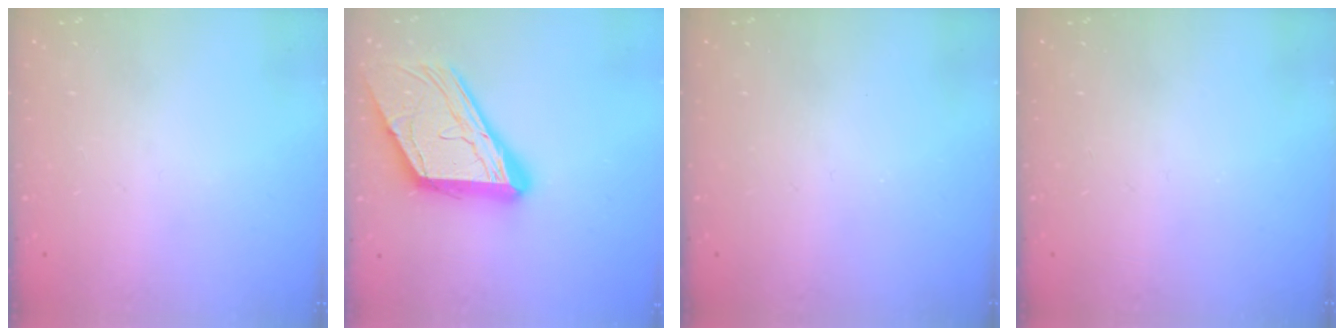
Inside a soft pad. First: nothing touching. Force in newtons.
{"total": 18.5, "press": 18.4, "slide": 1.9}
{"total": 0.0}
{"total": 0.0}